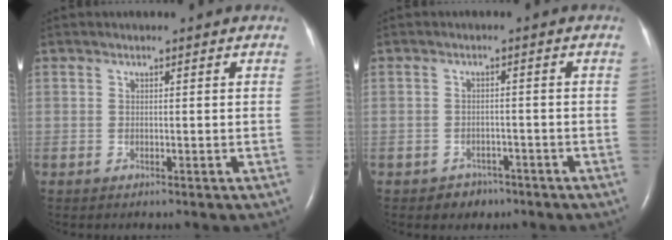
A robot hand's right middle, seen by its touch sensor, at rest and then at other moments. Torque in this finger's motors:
{"motor_torque": [0.06, -0.05, 0.00, 0.00]}